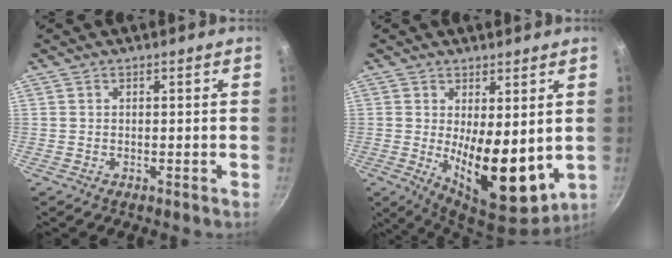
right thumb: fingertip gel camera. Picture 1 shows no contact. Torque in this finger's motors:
{"motor_torque": [2.30, 2.54, 2.02, 0.02, 0.43]}